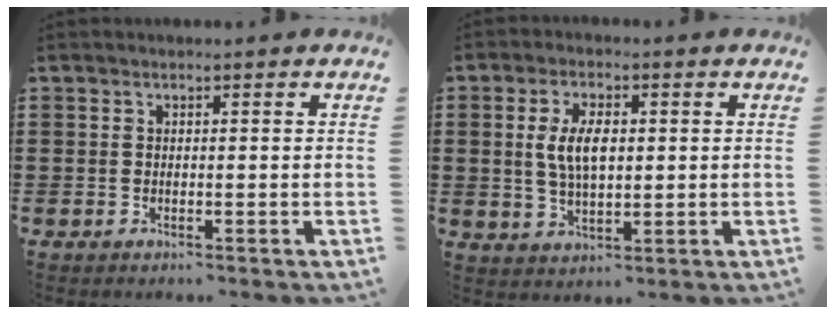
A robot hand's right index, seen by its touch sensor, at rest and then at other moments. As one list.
[{"total": 6.0, "force": [0.6, 2.7, 5.3], "torque": [-0.105, 0.003, 0.005]}]